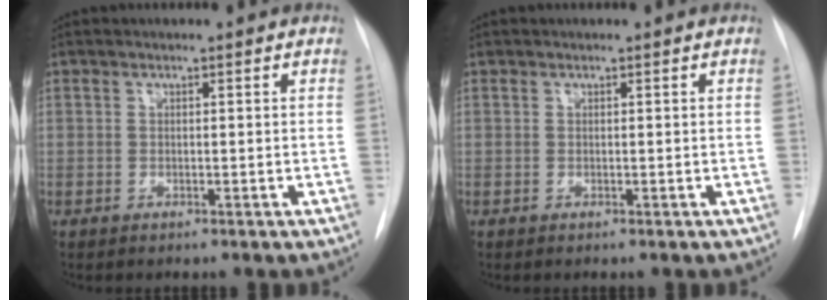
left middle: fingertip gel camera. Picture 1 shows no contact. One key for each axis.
{"total": 0.0}